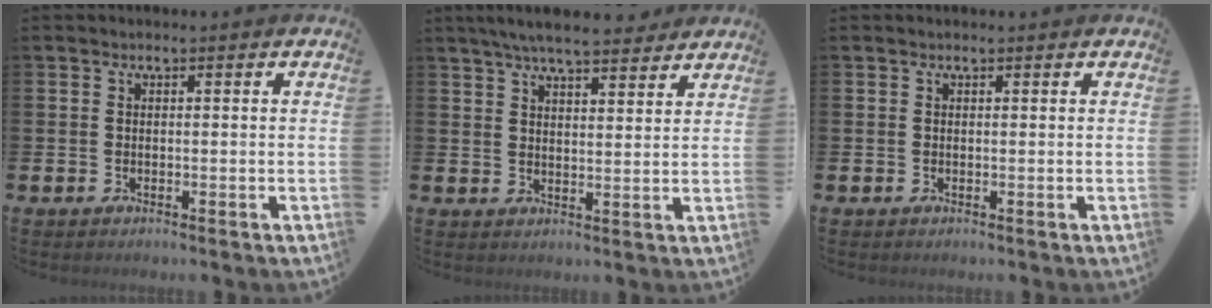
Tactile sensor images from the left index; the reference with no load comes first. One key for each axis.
{"total": 6.1, "fx": 5.8, "fy": 0.8, "fz": 1.9, "tx": -0.042, "ty": -0.025, "tz": 0.102}
{"total": 0.0}